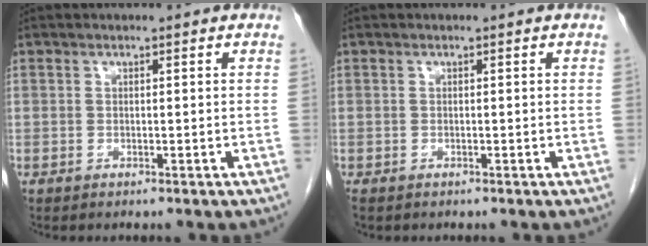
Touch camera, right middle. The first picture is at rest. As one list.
[{"total": 0.9, "force": [-0.7, 0.5, 0.4], "torque": [-0.009, -0.001, -0.009]}]